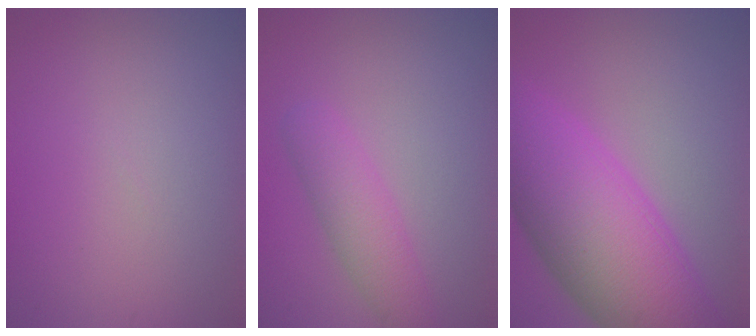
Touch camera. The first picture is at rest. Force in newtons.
{"total": 3.3, "press": 3.3, "slide": 0.0}
{"total": 12.8, "press": 12.8, "slide": 0.5}